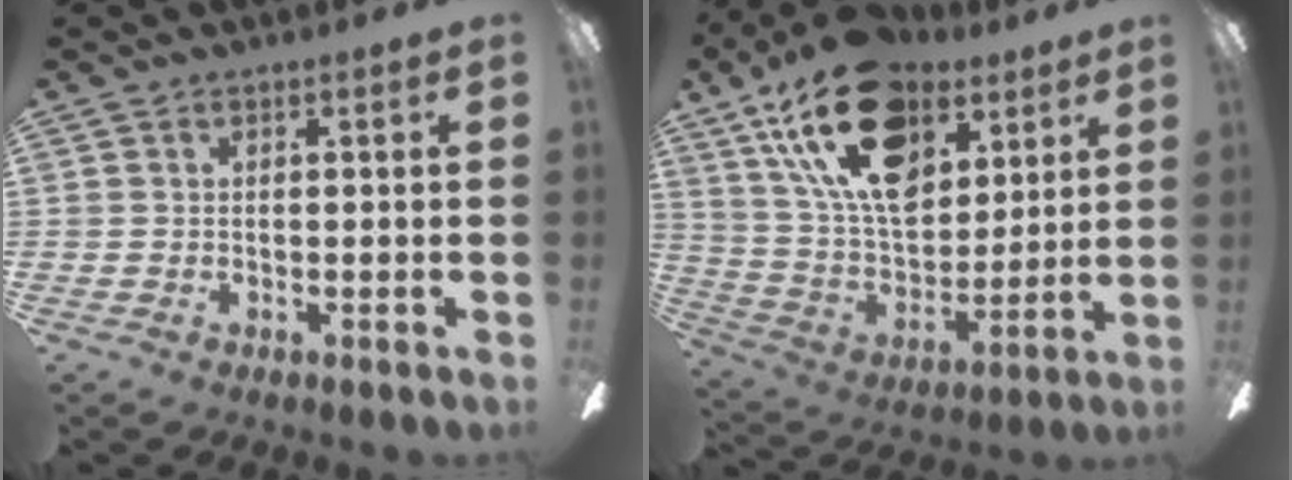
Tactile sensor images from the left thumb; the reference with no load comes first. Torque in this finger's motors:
{"motor_torque": [2.37, 2.63, 1.53, -1.24, 0.20]}